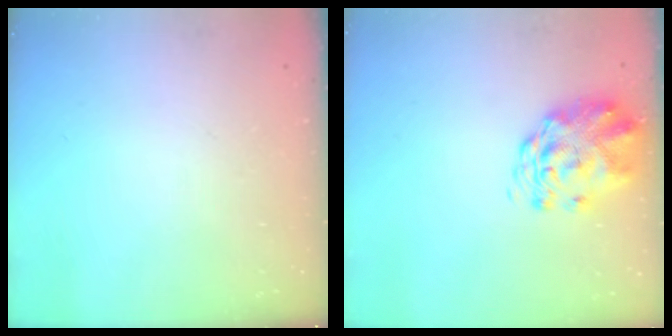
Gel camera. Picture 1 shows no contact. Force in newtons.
{"total": 2.9, "press": 2.7, "slide": 1.1}